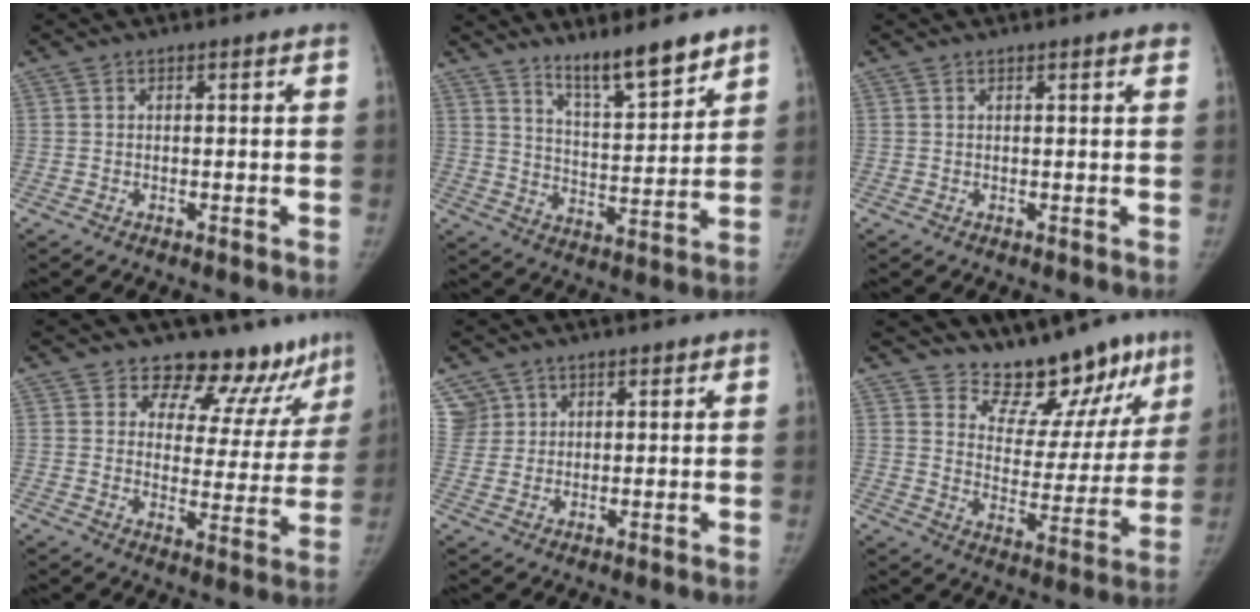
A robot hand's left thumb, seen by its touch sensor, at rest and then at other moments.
{"total": 11.3, "force": [9.0, 1.9, 6.4], "torque": [-0.090, -0.069, 0.157]}
{"total": 1.6, "force": [1.1, 0.2, 1.2], "torque": [-0.012, -0.001, 0.012]}
{"total": 14.6, "force": [12.4, 6.5, 4.3], "torque": [0.007, -0.089, 0.149]}
{"total": 4.1, "force": [2.4, 3.3, -0.2], "torque": [0.038, -0.014, 0.041]}
{"total": 15.2, "force": [12.8, 6.4, 5.0], "torque": [-0.012, -0.100, 0.183]}